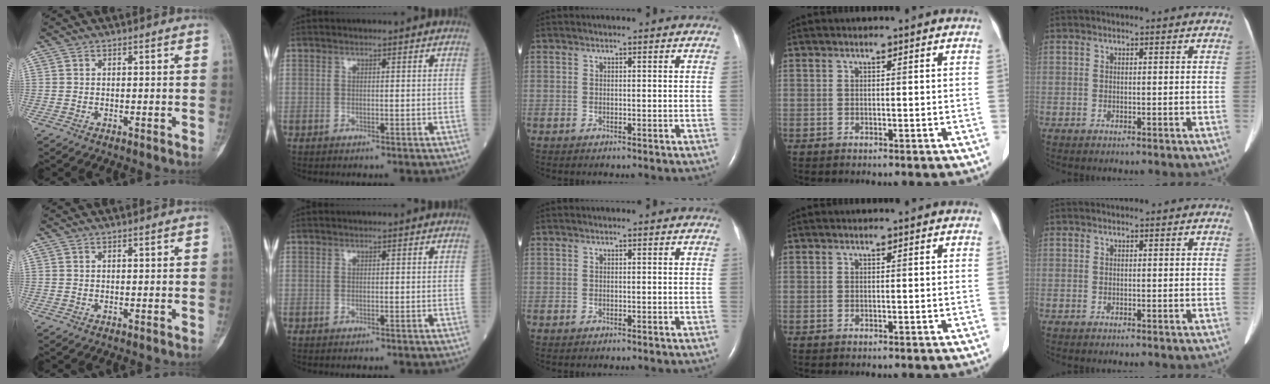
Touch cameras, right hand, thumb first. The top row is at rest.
{}